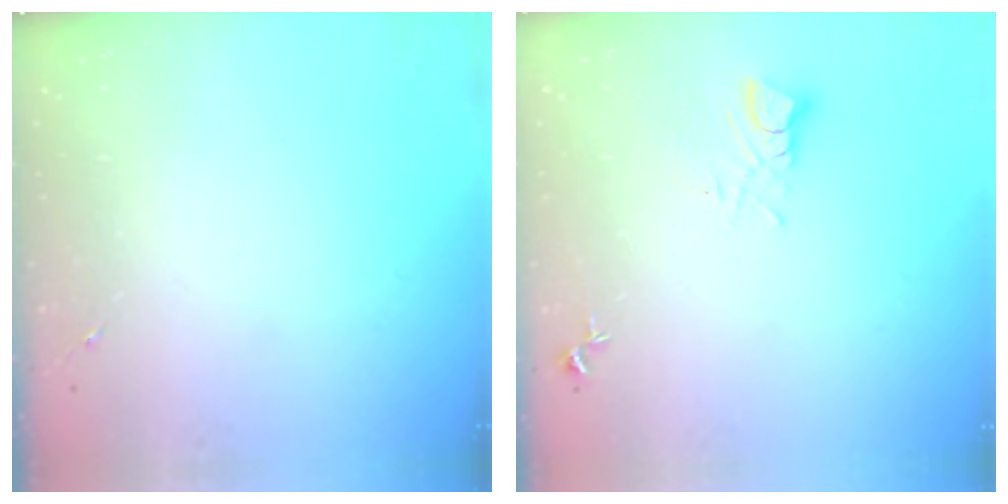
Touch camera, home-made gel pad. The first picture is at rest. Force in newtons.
{"total": 4.2, "press": 4.2, "slide": 0.5}